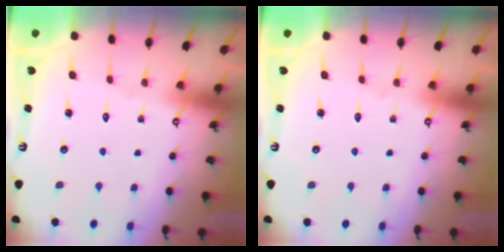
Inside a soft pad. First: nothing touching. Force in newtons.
{"total": 0.0}